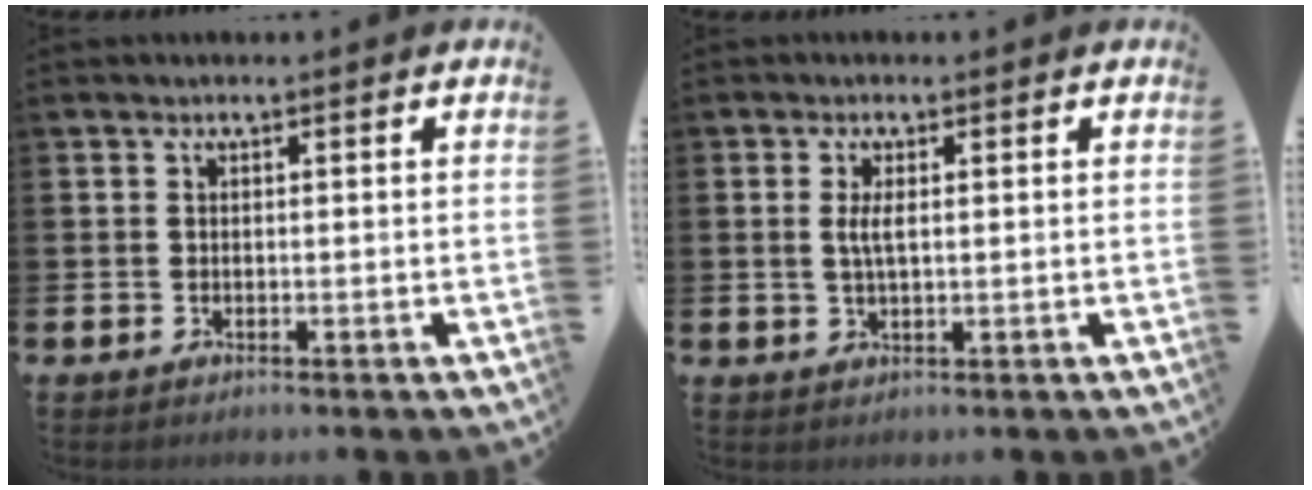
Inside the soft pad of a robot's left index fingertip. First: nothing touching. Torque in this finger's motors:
{"motor_torque": [0.57, -0.23, 0.05, 0.06]}